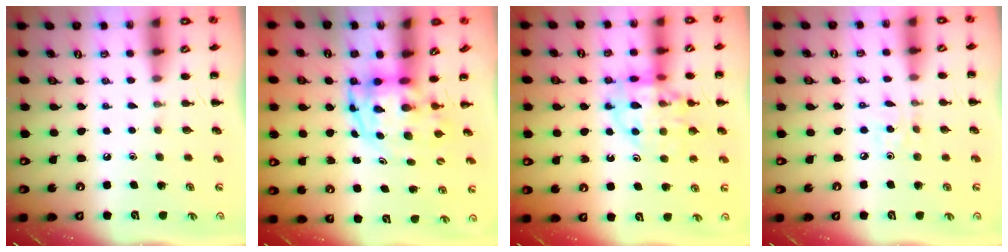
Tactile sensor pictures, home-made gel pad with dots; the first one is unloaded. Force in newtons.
{"total": 4.1, "press": 4.0, "slide": 0.9}
{"total": 15.2, "press": 15.1, "slide": 2.2}
{"total": 2.4, "press": 2.2, "slide": 0.8}